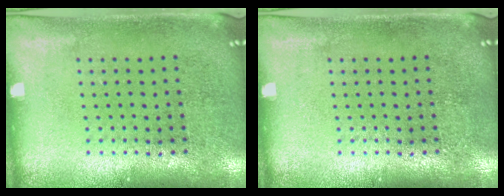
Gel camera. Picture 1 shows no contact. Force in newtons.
{"total": 0.0}